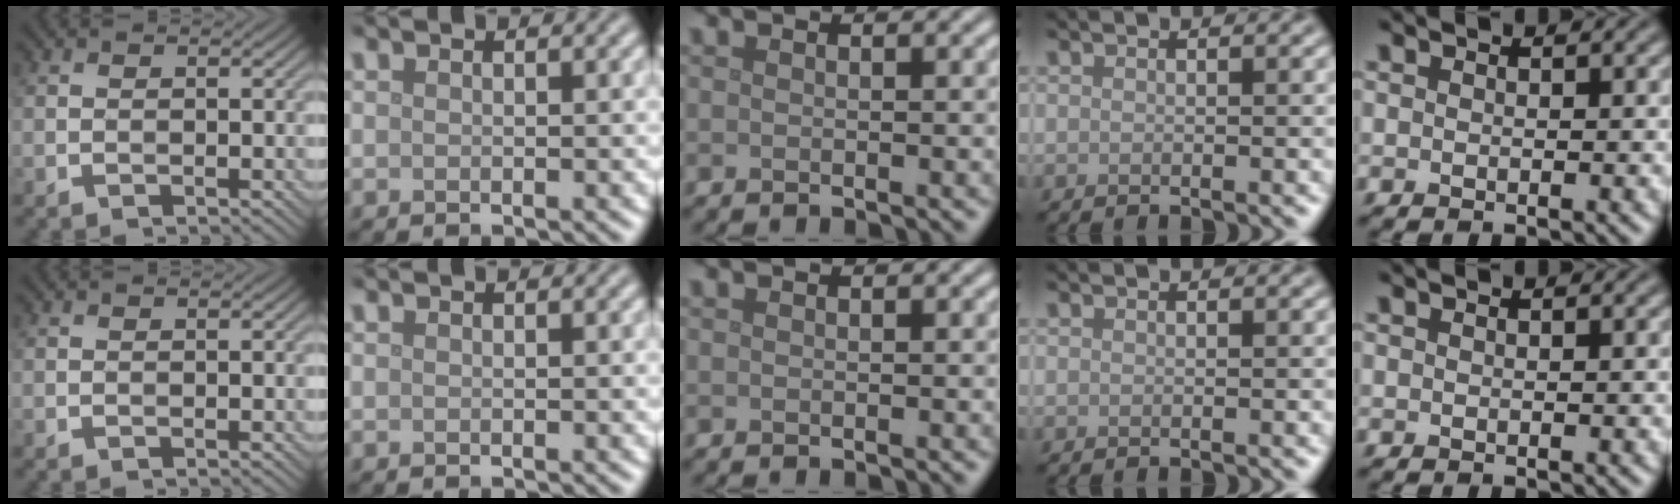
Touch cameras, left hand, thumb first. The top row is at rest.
{}